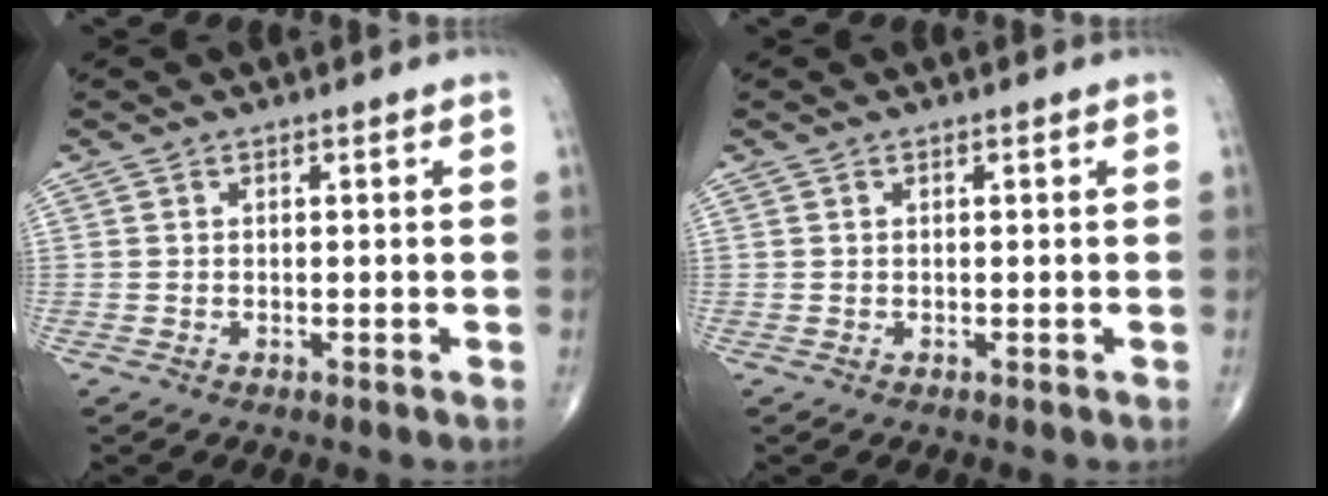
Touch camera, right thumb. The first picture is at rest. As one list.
[{"total": 0.0}]